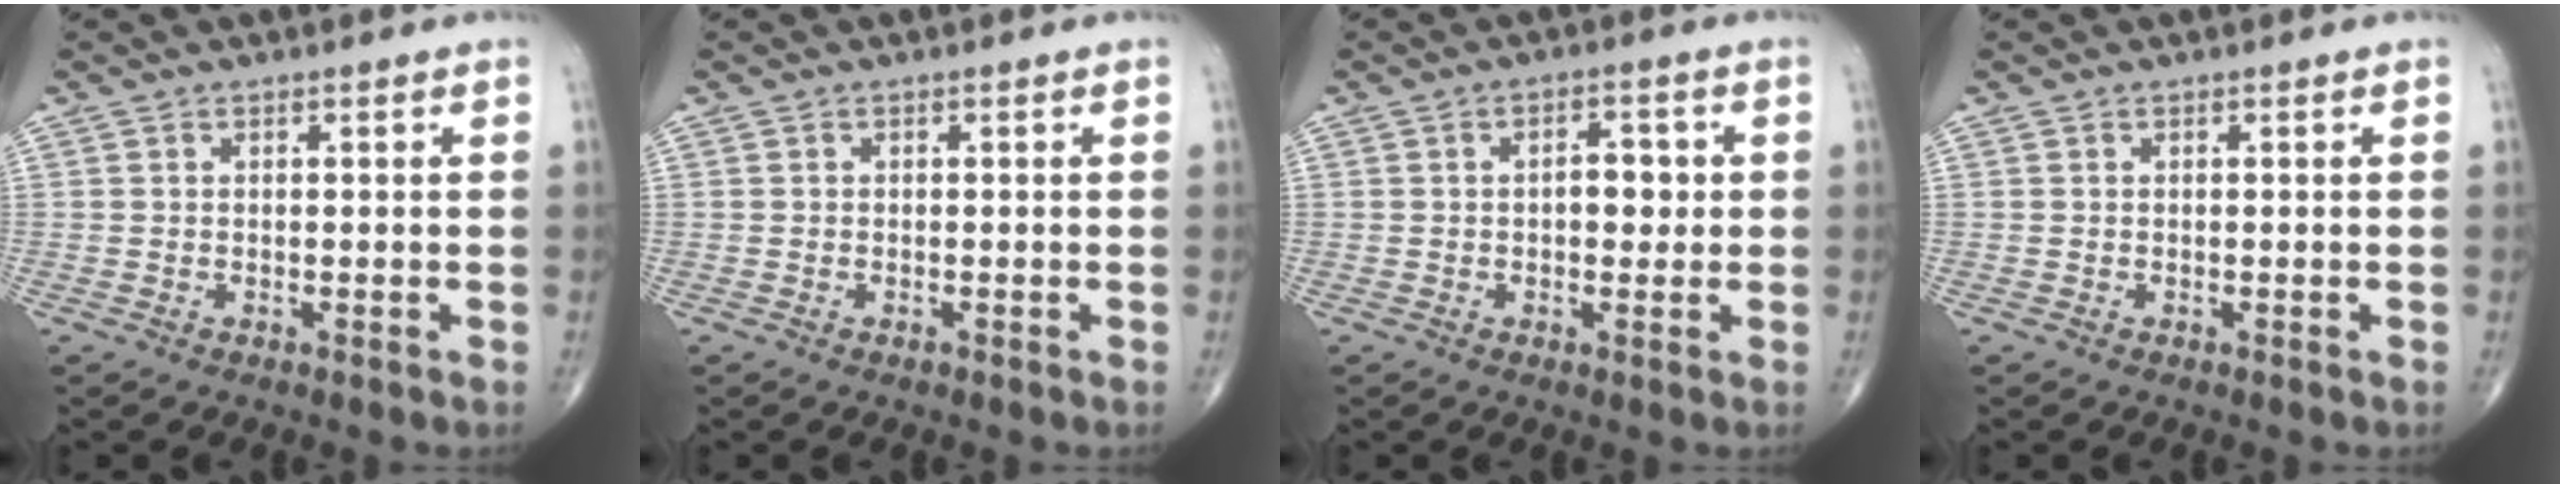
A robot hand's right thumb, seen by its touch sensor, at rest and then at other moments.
{"total": 0.0}
{"total": 4.5, "force": [0.2, 2.6, 3.7], "torque": [-0.036, 0.006, 0.000]}
{"total": 0.0}